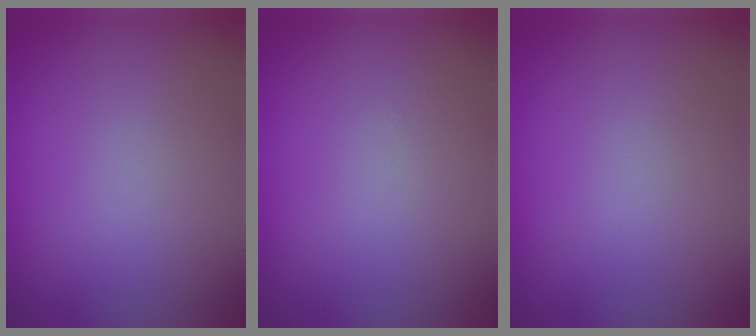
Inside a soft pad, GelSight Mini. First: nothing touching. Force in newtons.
{"total": 0.6, "press": 0.6, "slide": 0.3}
{"total": 0.0}